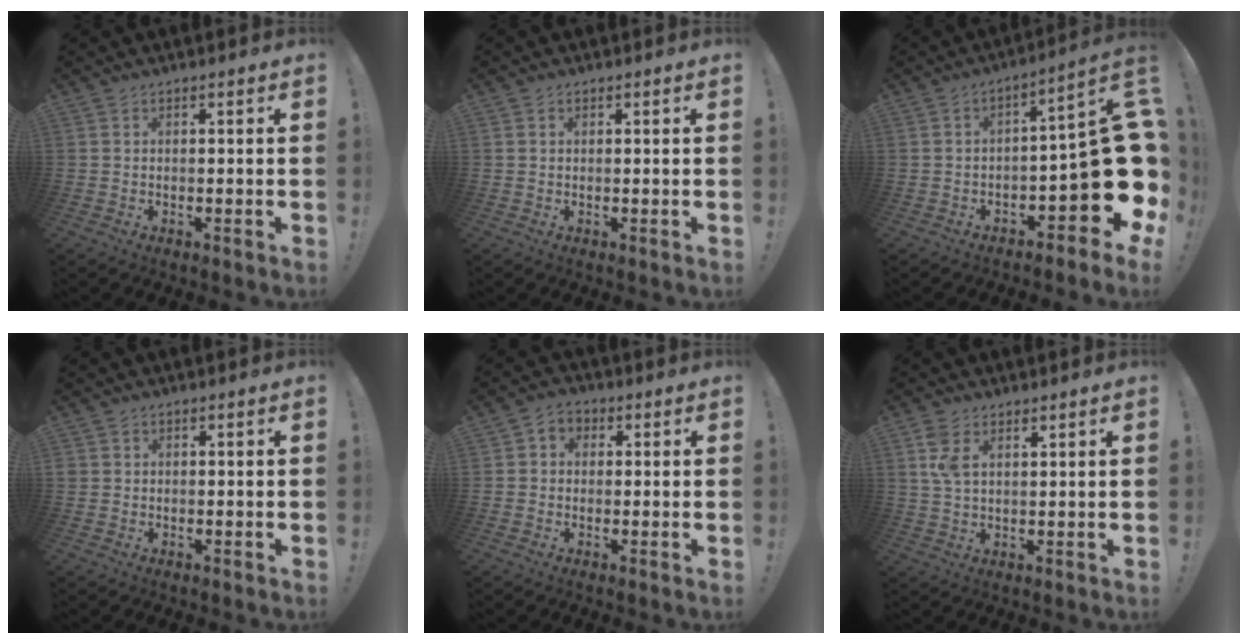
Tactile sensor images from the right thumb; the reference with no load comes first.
{"total": 0.0}
{"total": 17.9, "force": [-3.2, 6.2, 16.5], "torque": [-0.218, 0.004, -0.047]}
{"total": 1.0, "force": [0.2, 1.0, 0.3], "torque": [-0.004, 0.002, 0.003]}
{"total": 3.7, "force": [-0.1, 3.3, 1.6], "torque": [-0.023, 0.008, -0.001]}
{"total": 5.7, "force": [2.8, 3.1, 3.8], "torque": [-0.071, -0.005, 0.054]}